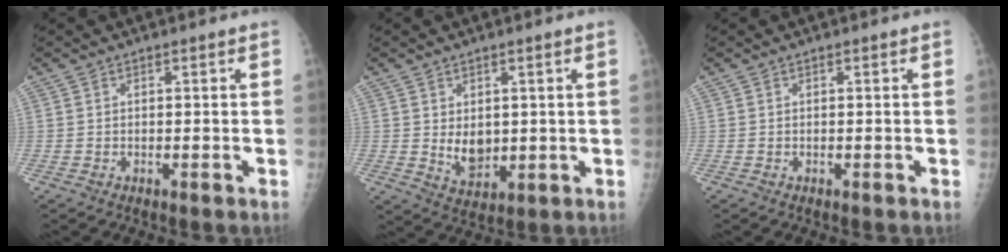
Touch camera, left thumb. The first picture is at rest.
{"total": 5.6, "force": [0.8, 3.7, 4.1], "torque": [-0.047, -0.017, 0.027]}
{"total": 0.0}